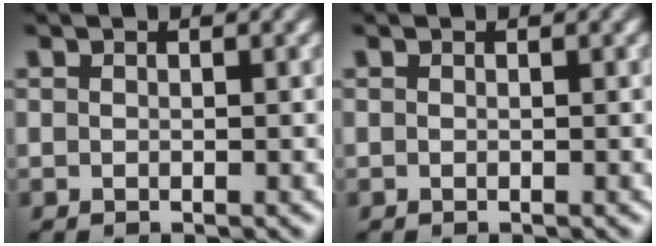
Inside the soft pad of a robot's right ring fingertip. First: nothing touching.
{"total": 0.0}